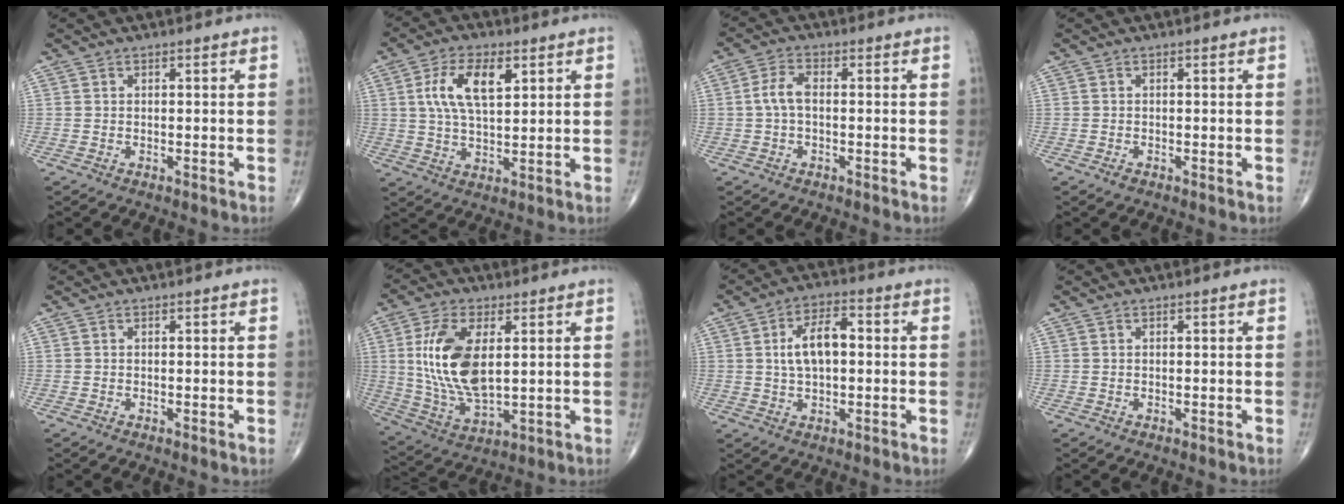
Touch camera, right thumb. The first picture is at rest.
{"total": 10.2, "force": [3.3, 4.8, 8.3], "torque": [-0.154, -0.004, 0.060]}
{"total": 4.2, "force": [-0.1, 2.3, 3.5], "torque": [-0.076, 0.014, -0.006]}
{"total": 0.7, "force": [-0.4, 0.3, 0.5], "torque": [-0.010, -0.002, -0.010]}
{"total": 0.0}
{"total": 15.1, "force": [2.8, 7.5, 12.9], "torque": [-0.254, -0.016, 0.062]}
{"total": 8.6, "force": [0.8, 4.5, 7.3], "torque": [-0.125, 0.016, 0.010]}
{"total": 0.0}